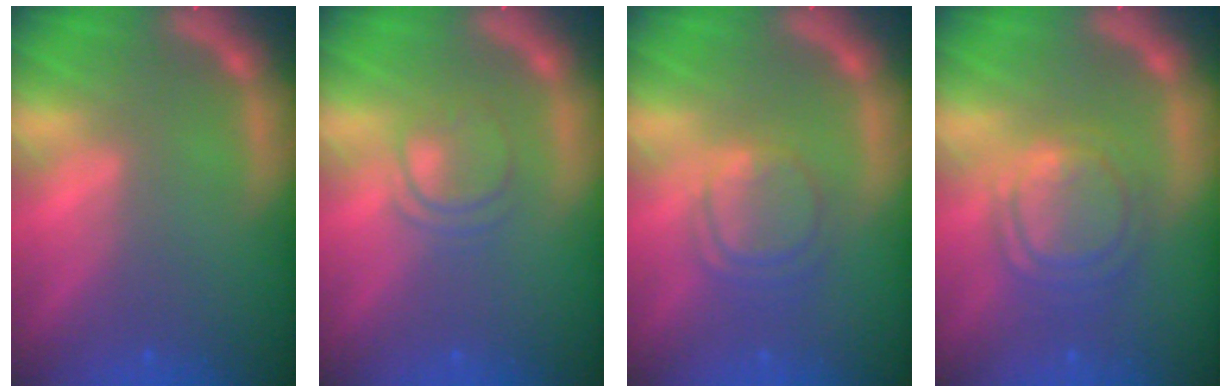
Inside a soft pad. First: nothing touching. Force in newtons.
{"total": 3.0}
{"total": 4.5}
{"total": 6.1}